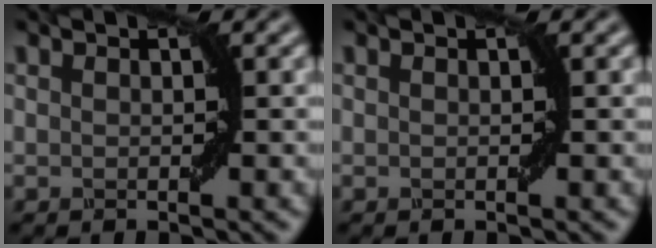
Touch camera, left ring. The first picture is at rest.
{"total": 0.0}